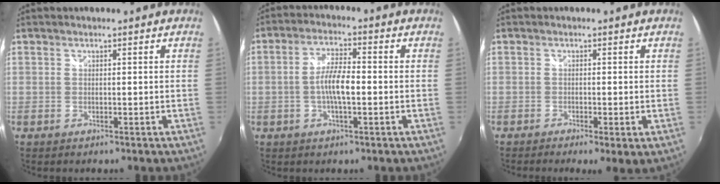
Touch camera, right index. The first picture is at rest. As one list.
[{"total": 6.1, "force": [-1.1, 1.6, 5.8], "torque": [-0.110, 0.006, -0.023]}, {"total": 2.7, "force": [-1.1, 0.3, 2.5], "torque": [-0.045, -0.012, -0.016]}]